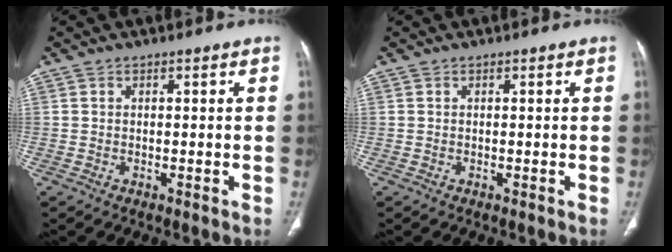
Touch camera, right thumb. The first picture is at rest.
{"total": 0.0}